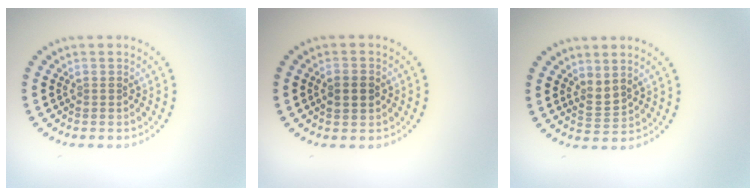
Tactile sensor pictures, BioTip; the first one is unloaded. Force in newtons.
{"total": 2.1, "press": 2.1, "slide": 0.1}
{"total": 1.5, "press": 1.2, "slide": 0.9}